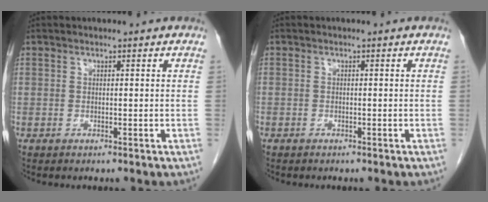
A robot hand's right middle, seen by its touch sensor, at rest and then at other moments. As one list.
[{"total": 0.6, "force": [-0.5, 0.4, 0.1], "torque": [-0.008, 0.003, -0.011]}]